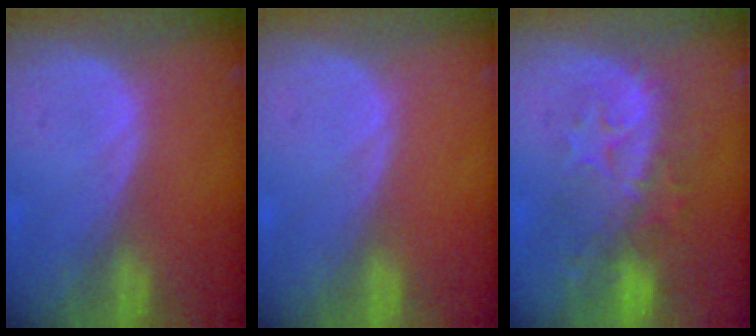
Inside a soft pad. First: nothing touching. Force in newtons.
{"total": 0.0}
{"total": 9.8, "press": 8.8, "slide": 4.3}